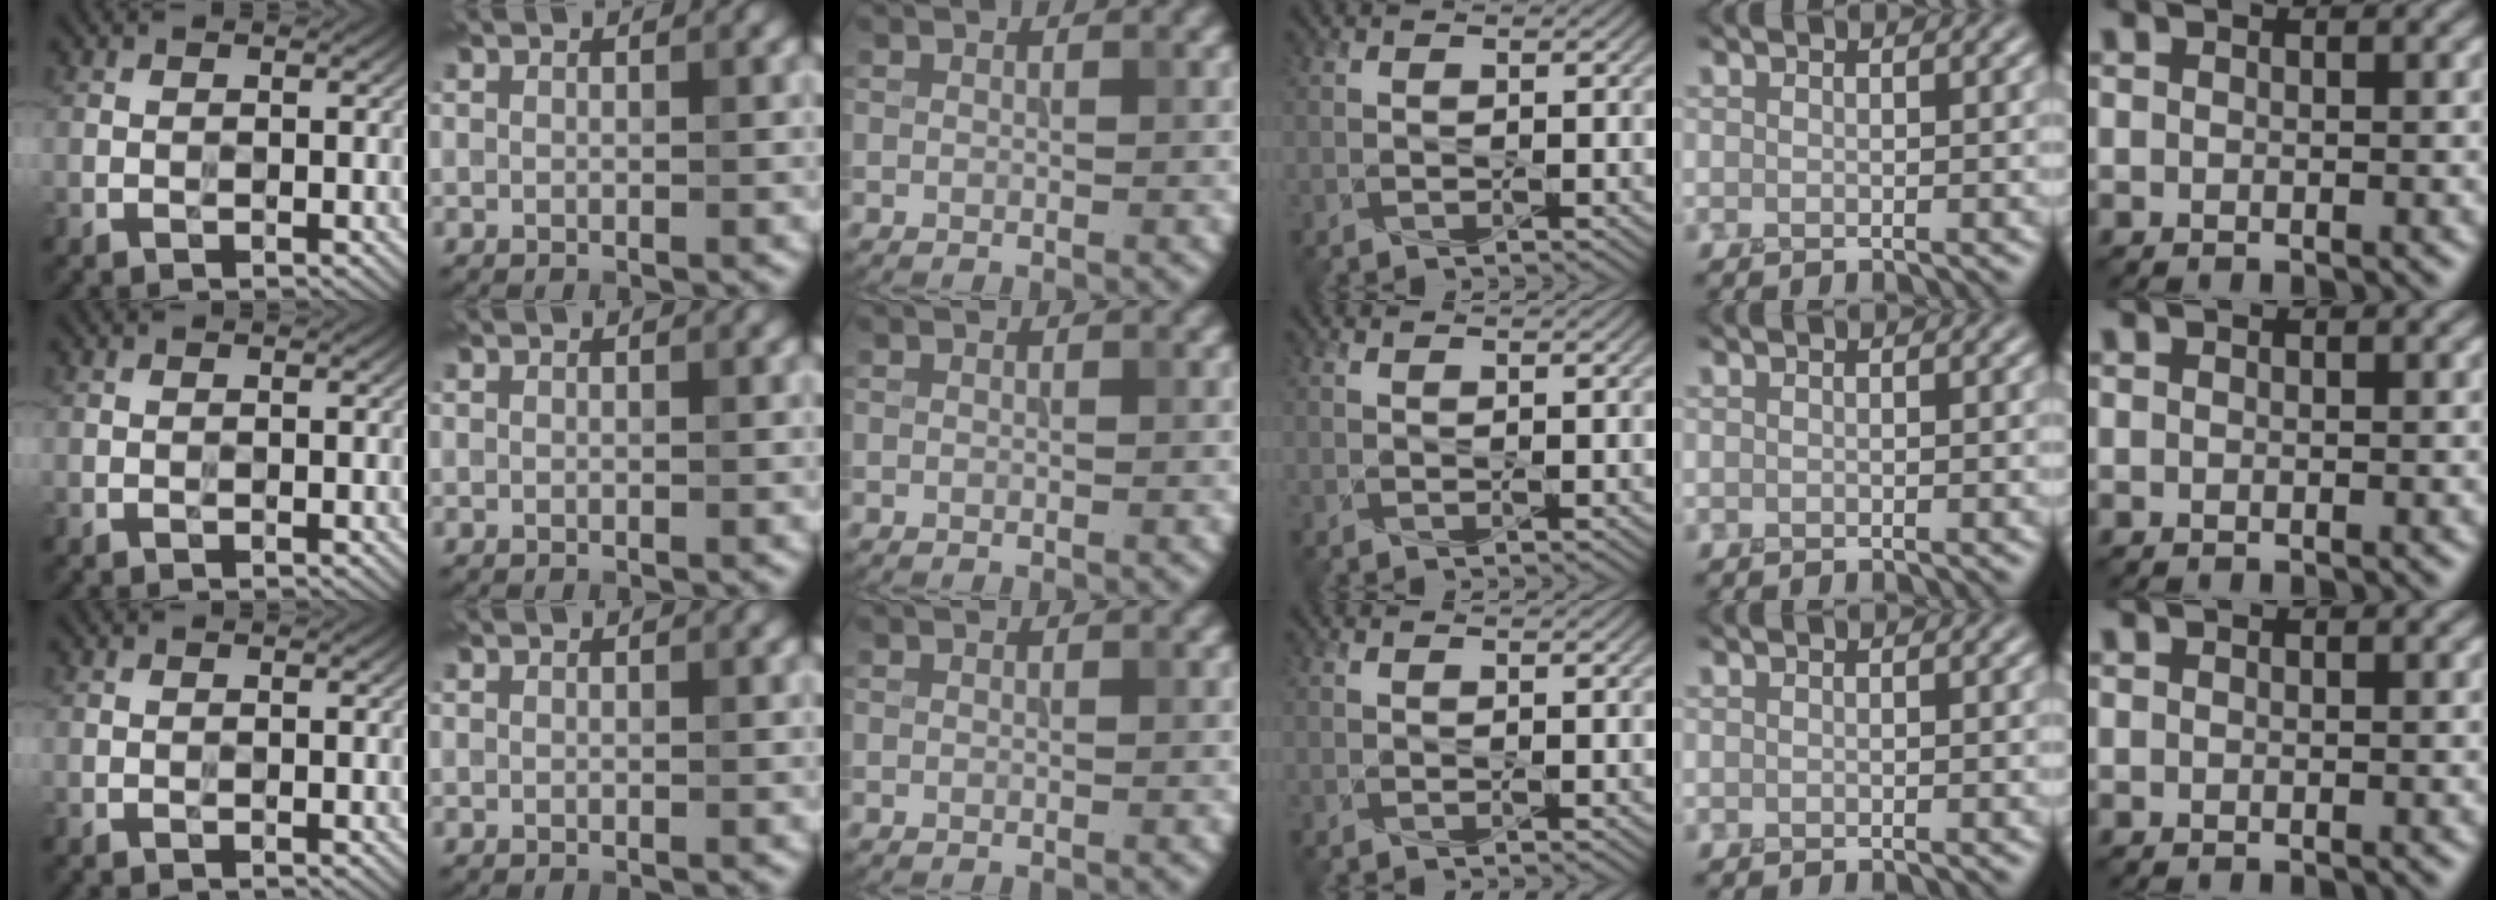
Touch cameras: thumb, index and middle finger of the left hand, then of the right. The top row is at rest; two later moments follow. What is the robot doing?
{"motion": "squeeze", "object": "paper clamp"}